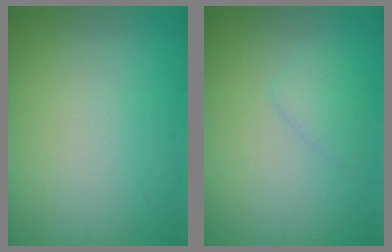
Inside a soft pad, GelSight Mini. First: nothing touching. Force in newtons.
{"total": 1.2, "press": 1.2, "slide": 0.0}